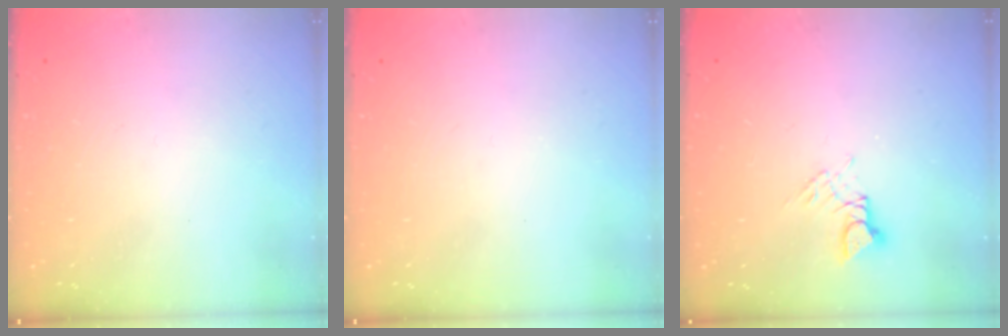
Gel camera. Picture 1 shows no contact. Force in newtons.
{"total": 0.0}
{"total": 3.7, "press": 3.6, "slide": 0.5}